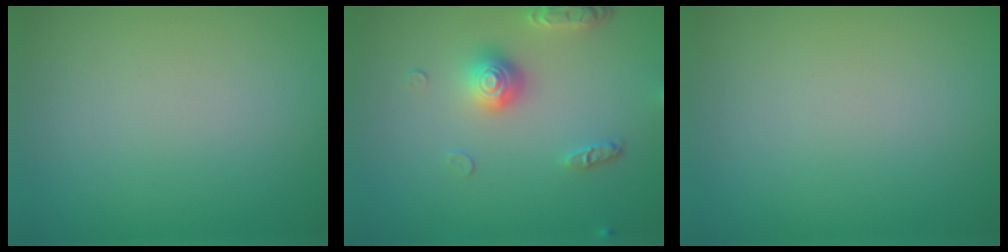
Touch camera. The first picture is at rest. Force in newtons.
{"total": 3.6, "press": 2.9, "slide": 2.2}
{"total": 0.0}